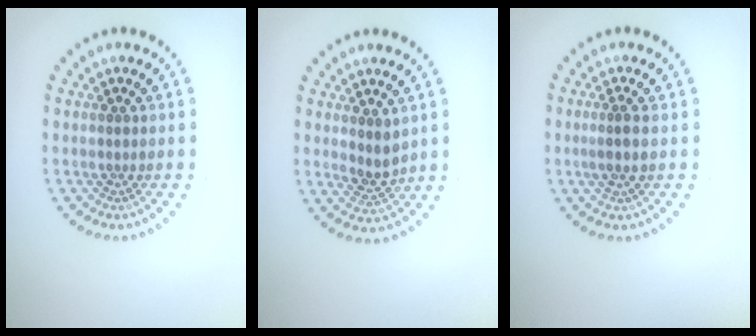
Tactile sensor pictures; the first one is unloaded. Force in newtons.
{"total": 2.4, "press": 2.1, "slide": 1.0}
{"total": 1.3, "press": 1.1, "slide": 0.7}